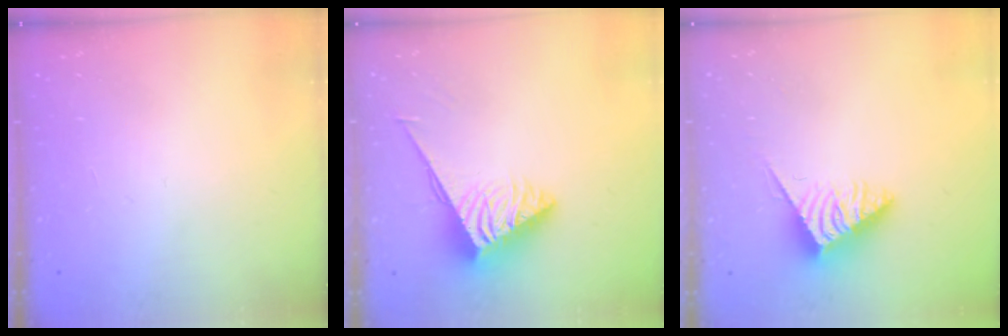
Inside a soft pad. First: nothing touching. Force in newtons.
{"total": 4.0, "press": 3.9, "slide": 0.5}
{"total": 4.8, "press": 4.8, "slide": 0.5}